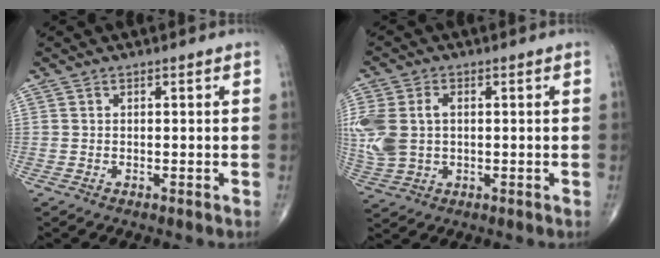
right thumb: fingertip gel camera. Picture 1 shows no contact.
{"total": 10.3, "force": [0.7, 7.2, 7.4], "torque": [-0.183, 0.012, 0.023]}